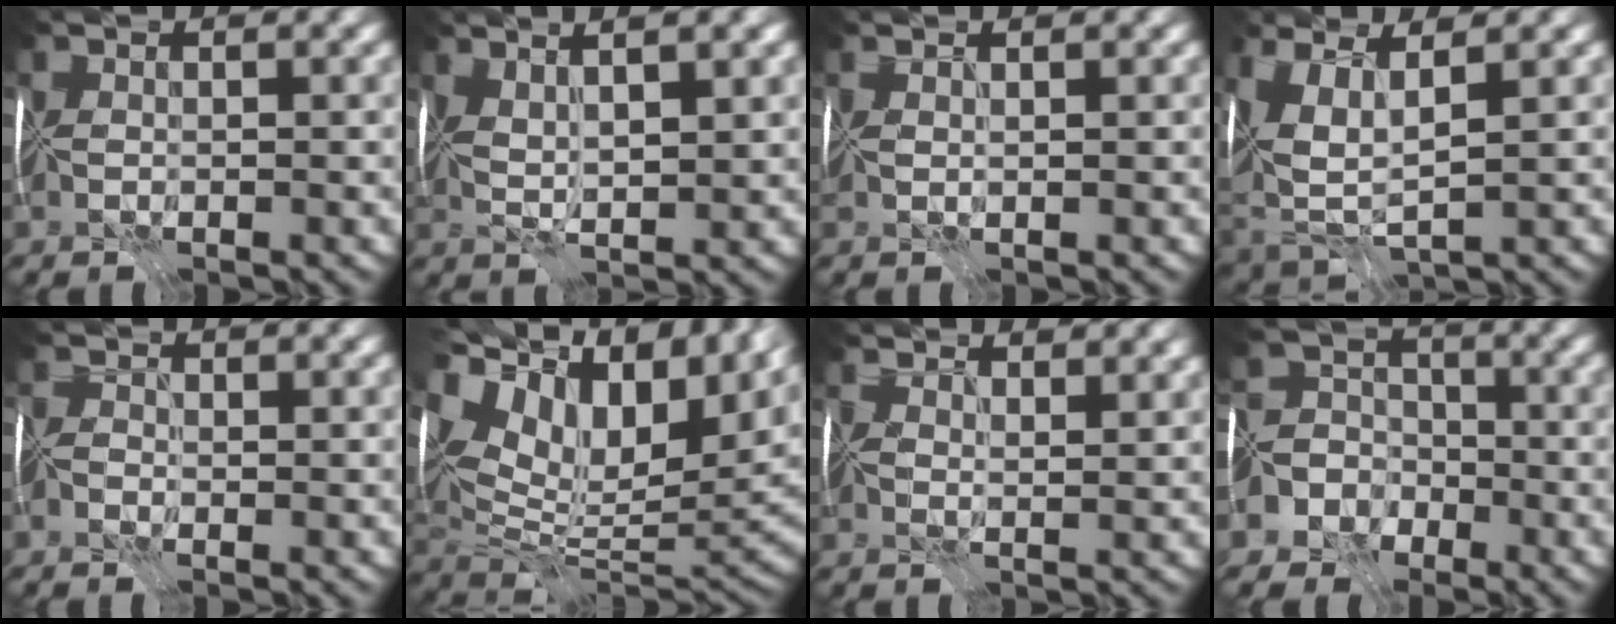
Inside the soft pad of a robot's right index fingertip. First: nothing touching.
{"total": 3.6, "force": [2.0, 0.0, 3.0], "torque": [-0.050, 0.005, 0.029]}
{"total": 1.3, "force": [0.3, -1.1, -0.5], "torque": [0.001, -0.003, 0.013]}
{"total": 5.7, "force": [2.1, 2.2, 4.9], "torque": [-0.119, -0.014, 0.053]}
{"total": 1.1, "force": [-1.1, 0.0, 0.0], "torque": [-0.002, 0.004, -0.025]}
{"total": 16.0, "force": [6.1, 8.0, 12.5], "torque": [-0.230, 0.011, 0.143]}
{"total": 4.1, "force": [3.8, 0.6, 1.3], "torque": [-0.027, -0.006, 0.051]}
{"total": 8.5, "force": [-4.5, 7.0, 1.6], "torque": [-0.032, -0.003, -0.105]}